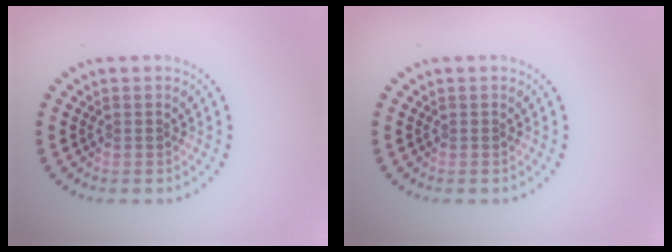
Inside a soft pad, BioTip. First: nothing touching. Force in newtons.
{"total": 0.0}